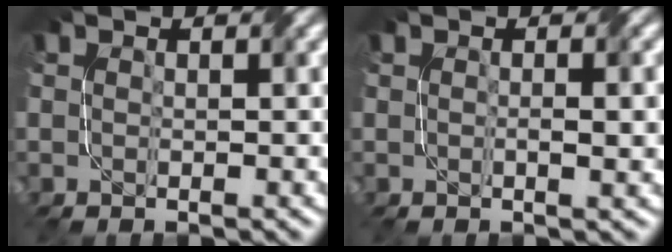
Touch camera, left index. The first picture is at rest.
{"total": 1.7, "force": [0.0, 0.3, 1.7], "torque": [-0.026, 0.000, 0.002]}